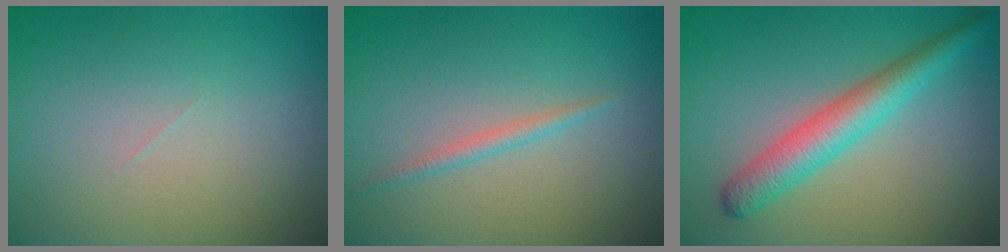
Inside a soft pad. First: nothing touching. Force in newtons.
{"total": 1.1, "press": 1.1, "slide": 0.0}
{"total": 4.3, "press": 4.3, "slide": 0.1}